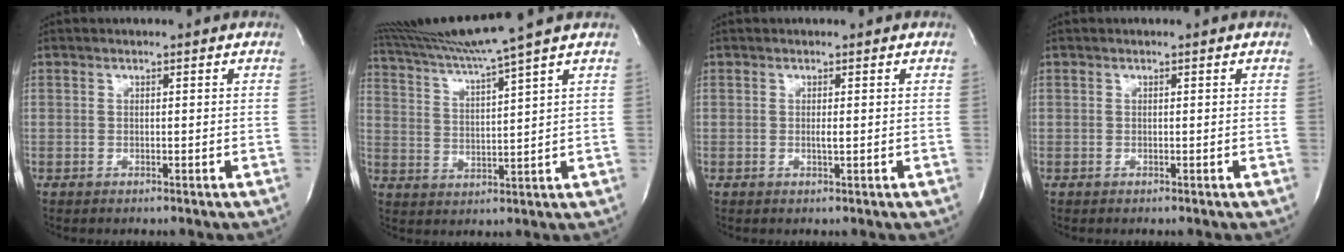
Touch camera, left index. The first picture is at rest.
{"total": 11.6, "force": [9.9, -3.0, 5.3], "torque": [-0.101, -0.008, 0.174]}
{"total": 0.7, "force": [0.1, 0.0, 0.7], "torque": [-0.018, -0.003, 0.001]}
{"total": 0.0}